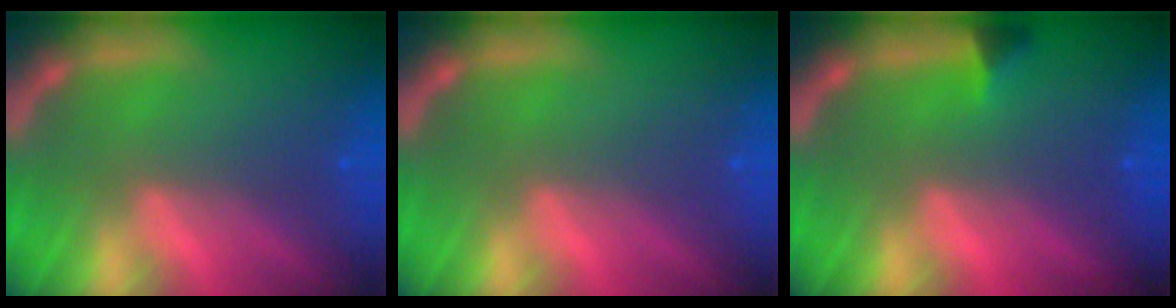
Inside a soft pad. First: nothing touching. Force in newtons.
{"total": 0.0}
{"total": 1.4}